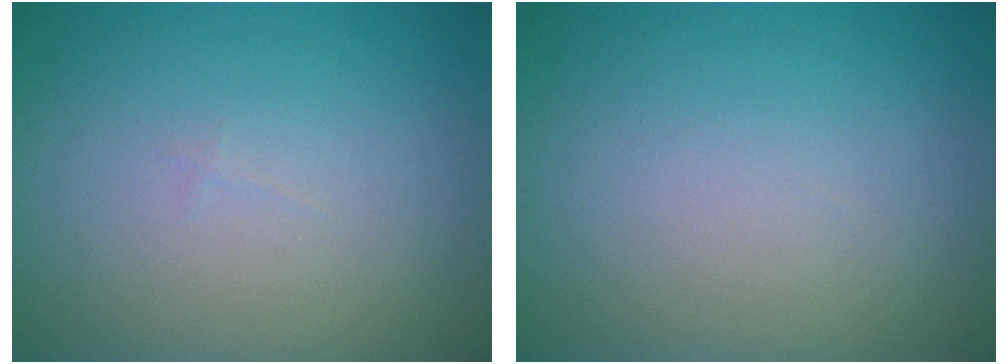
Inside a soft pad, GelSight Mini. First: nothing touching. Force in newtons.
{"total": 0.0}